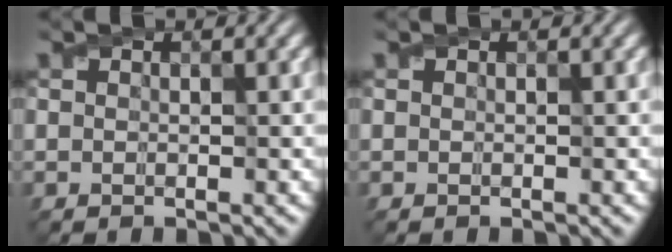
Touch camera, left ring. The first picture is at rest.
{"total": 0.0}